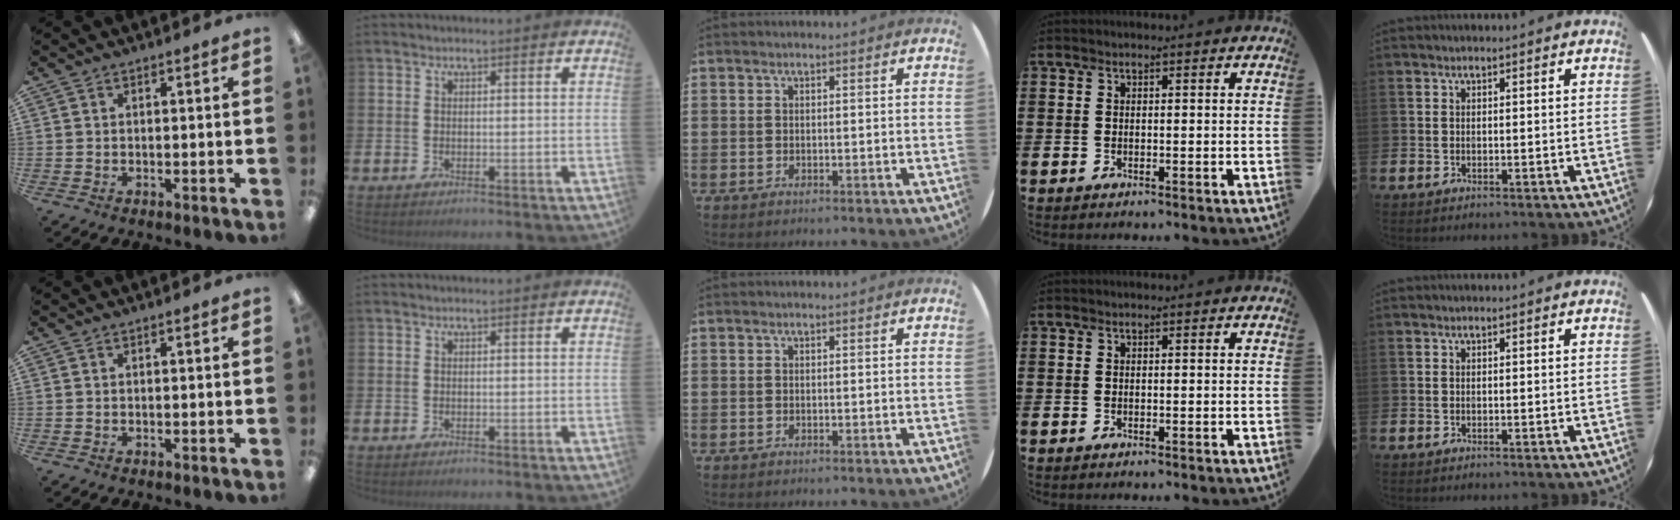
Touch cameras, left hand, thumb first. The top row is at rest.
{}